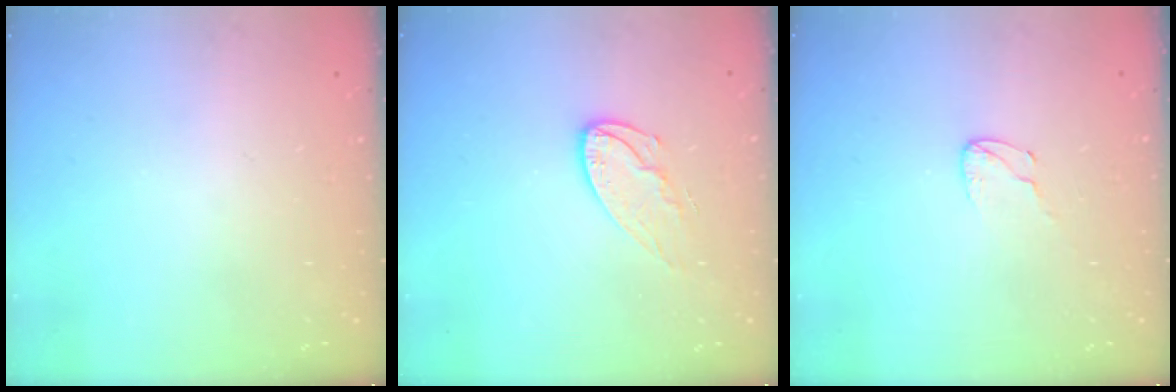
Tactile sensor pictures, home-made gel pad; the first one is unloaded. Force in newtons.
{"total": 9.5, "press": 9.5, "slide": 0.7}
{"total": 2.7, "press": 2.7, "slide": 0.2}